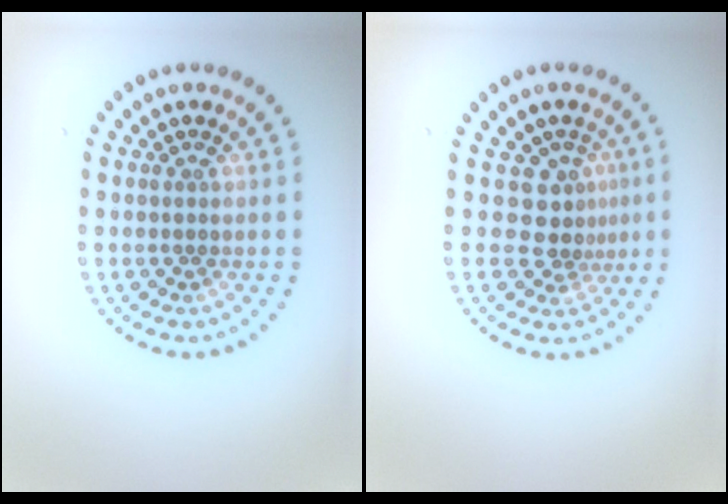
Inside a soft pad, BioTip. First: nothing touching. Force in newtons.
{"total": 2.9, "press": 1.9, "slide": 2.2}